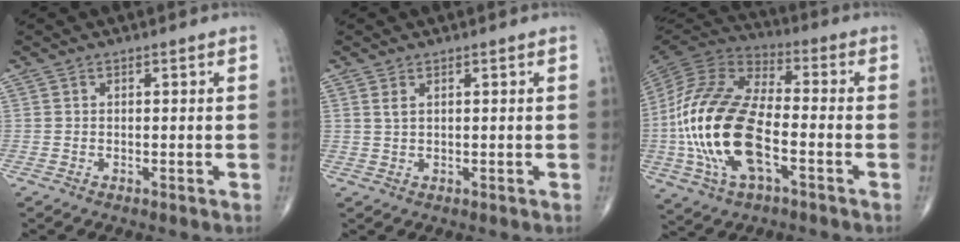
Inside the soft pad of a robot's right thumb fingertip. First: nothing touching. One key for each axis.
{"total": 1.1, "fx": 0.6, "fy": 0.5, "fz": 0.7, "tx": -0.015, "ty": 0.005, "tz": 0.015}
{"total": 22.7, "fx": -4.8, "fy": 11.1, "fz": 19.2, "tx": -0.412, "ty": 0.018, "tz": -0.088}